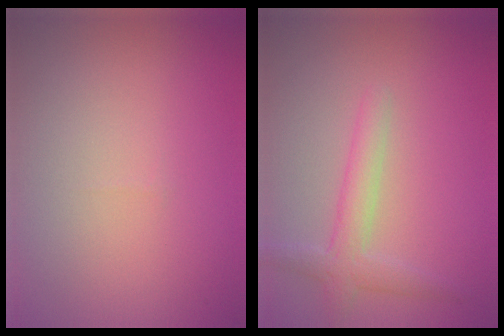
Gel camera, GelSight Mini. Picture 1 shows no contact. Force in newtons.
{"total": 2.8, "press": 2.8, "slide": 0.1}